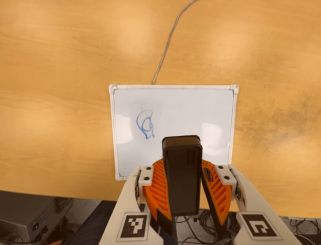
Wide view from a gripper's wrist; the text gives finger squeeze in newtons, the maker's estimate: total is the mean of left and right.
{"total": 8.6, "left": 9.4, "right": 7.7}